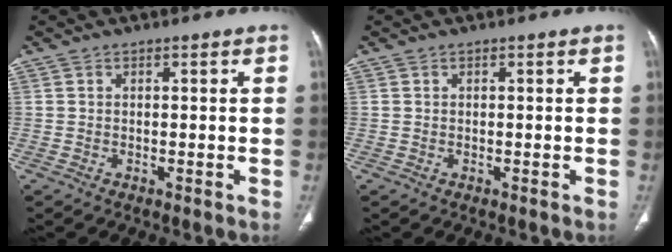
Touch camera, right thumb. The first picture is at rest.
{"total": 0.0}